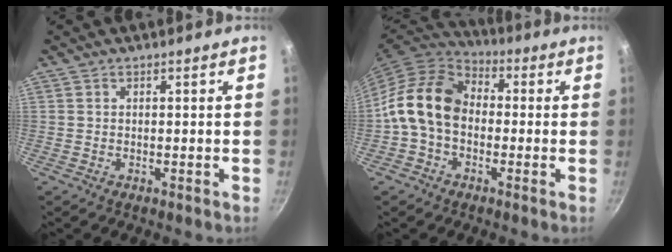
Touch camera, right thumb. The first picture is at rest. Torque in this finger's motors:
{"motor_torque": [1.51, 2.33, 0.99, -0.98, 0.32]}